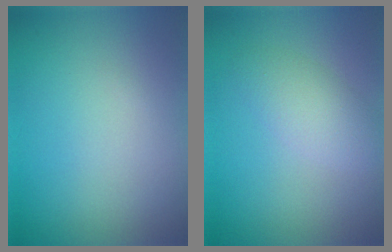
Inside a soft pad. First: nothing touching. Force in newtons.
{"total": 2.7, "press": 2.7, "slide": 0.1}